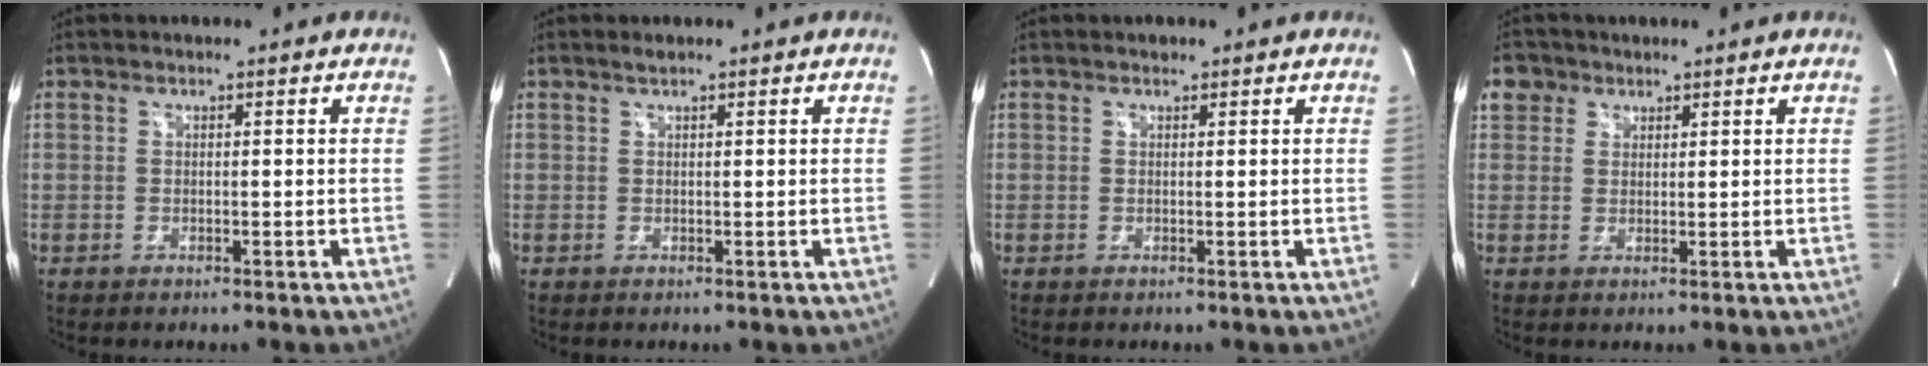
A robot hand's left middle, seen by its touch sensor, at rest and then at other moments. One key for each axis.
{"total": 0.6, "fx": 0.5, "fy": 0.0, "fz": 0.3, "tx": -0.011, "ty": 0.001, "tz": 0.013}
{"total": 0.6, "fx": 0.5, "fy": 0.3, "fz": 0.1, "tx": -0.007, "ty": 0.001, "tz": 0.007}
{"total": 3.6, "fx": 2.0, "fy": 3.0, "fz": 0.4, "tx": -0.007, "ty": 0.013, "tz": 0.036}